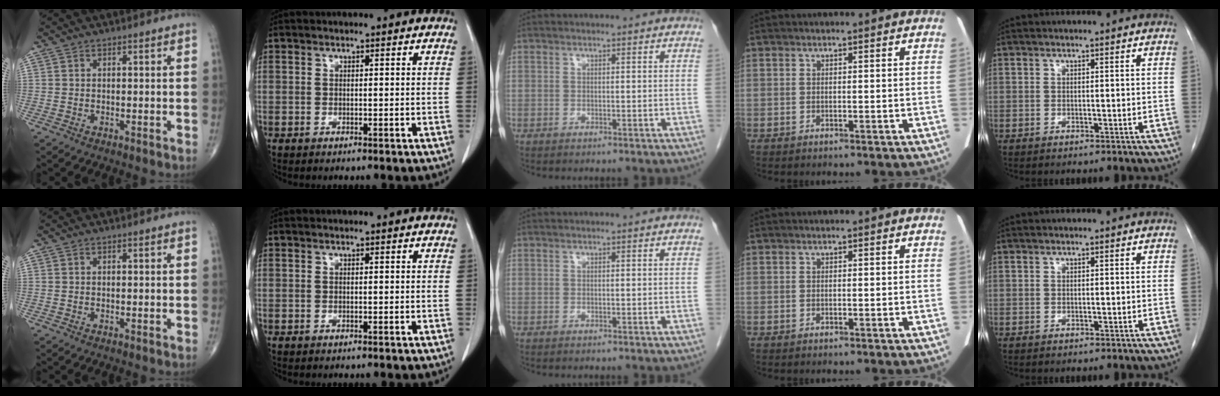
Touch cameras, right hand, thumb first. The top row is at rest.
{}